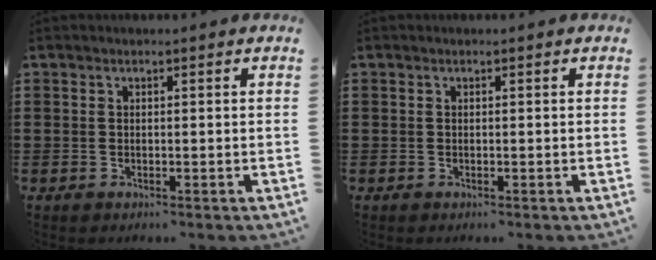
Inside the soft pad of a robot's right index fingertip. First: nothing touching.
{"total": 0.0}